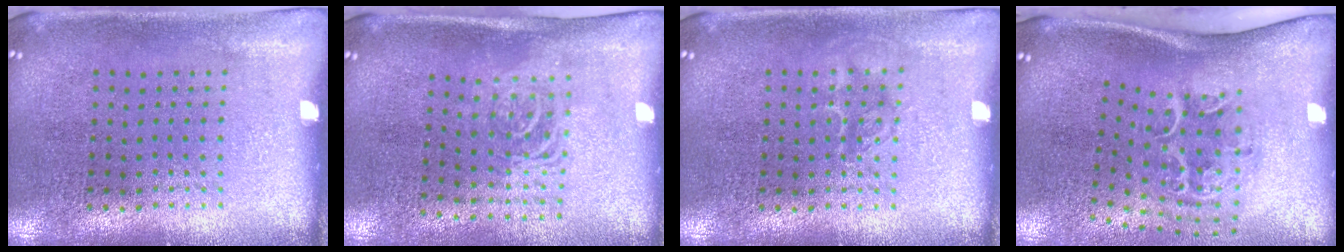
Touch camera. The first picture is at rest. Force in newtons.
{"total": 1.6, "press": 1.3, "slide": 1.0}
{"total": 1.2, "press": 1.2, "slide": 0.2}
{"total": 2.3, "press": 1.4, "slide": 1.9}